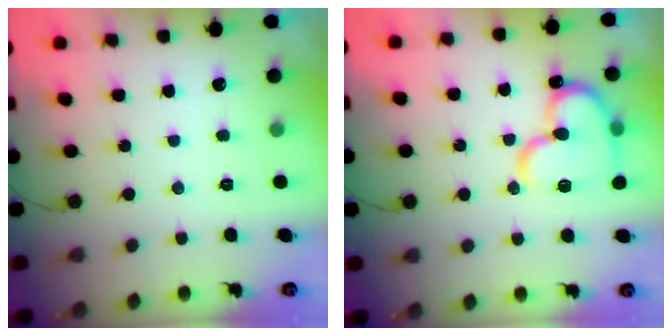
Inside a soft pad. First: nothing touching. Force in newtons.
{"total": 17.2, "press": 17.1, "slide": 1.6}